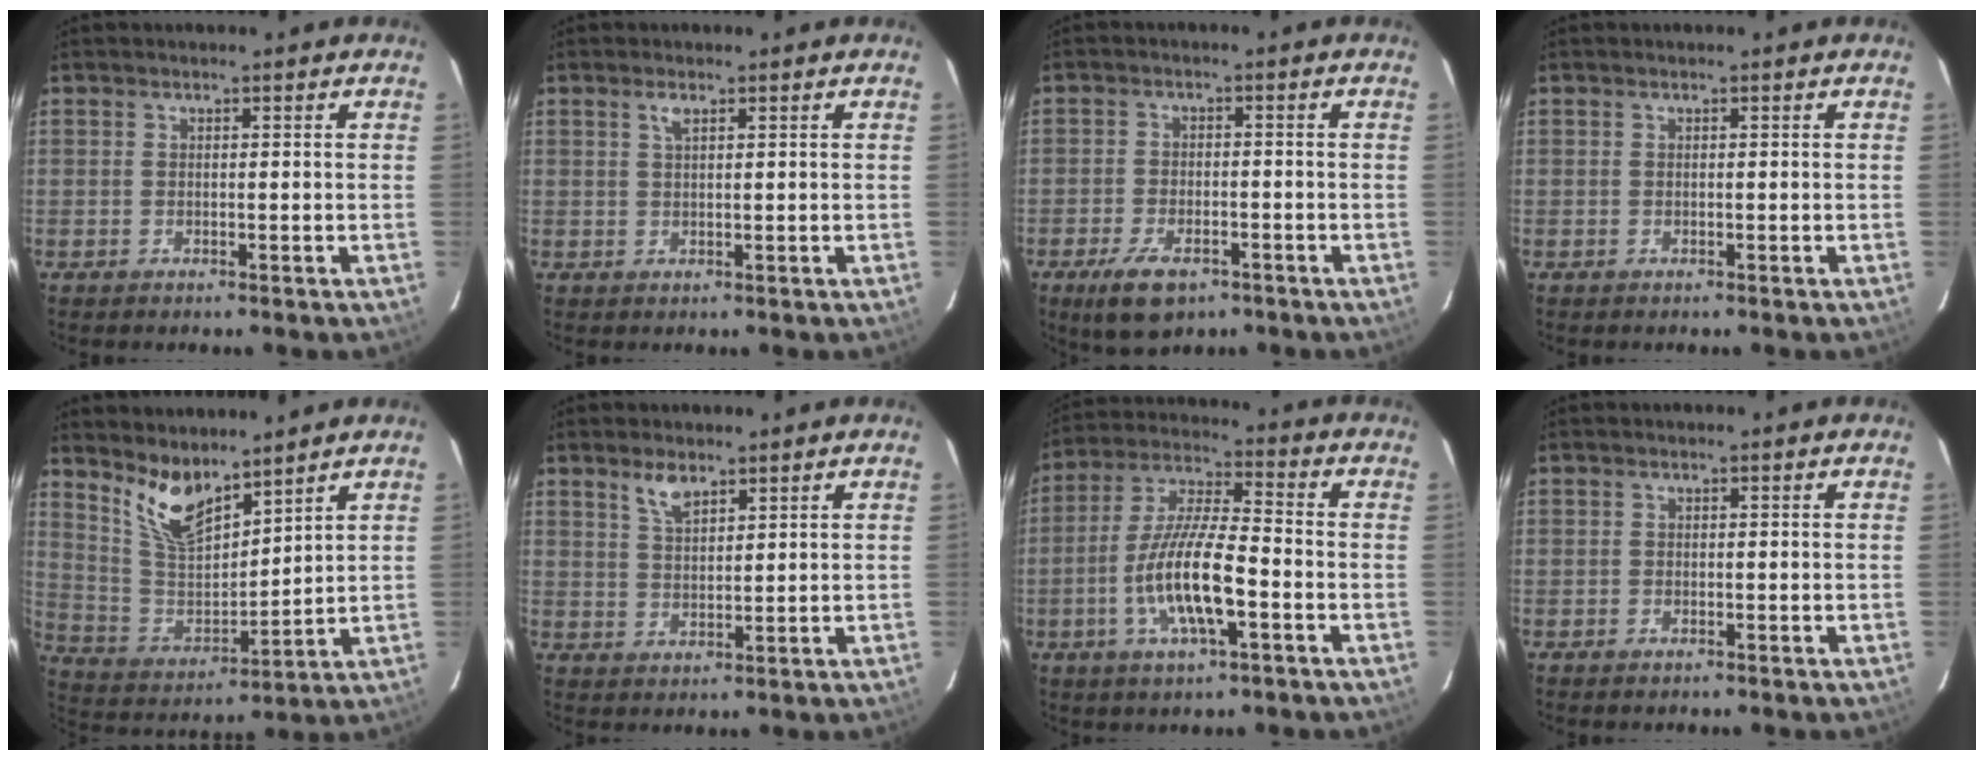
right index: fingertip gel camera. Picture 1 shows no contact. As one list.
[{"total": 1.6, "force": [0.9, 0.6, 1.2], "torque": [-0.023, 0.004, 0.016]}, {"total": 8.2, "force": [-5.1, 3.9, 5.2], "torque": [-0.118, -0.013, -0.083]}, {"total": 0.0}, {"total": 11.1, "force": [8.5, 3.8, 6.0], "torque": [-0.121, -0.007, 0.176]}, {"total": 4.2, "force": [3.0, 1.6, 2.4], "torque": [-0.045, 0.003, 0.057]}, {"total": 13.4, "force": [-4.5, 3.1, 12.2], "torque": [-0.250, -0.005, -0.086]}, {"total": 0.6, "force": [-0.4, 0.3, 0.2], "torque": [-0.002, 0.000, -0.008]}]